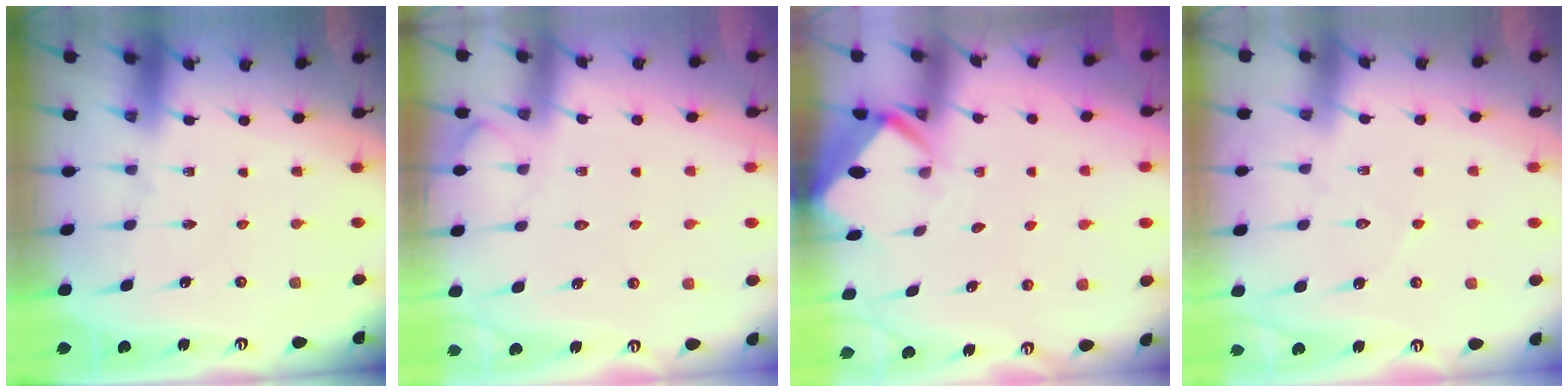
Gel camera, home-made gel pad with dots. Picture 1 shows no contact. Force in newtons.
{"total": 4.2, "press": 4.1, "slide": 0.6}
{"total": 2.8, "press": 2.8, "slide": 0.1}
{"total": 3.9, "press": 3.9, "slide": 0.3}